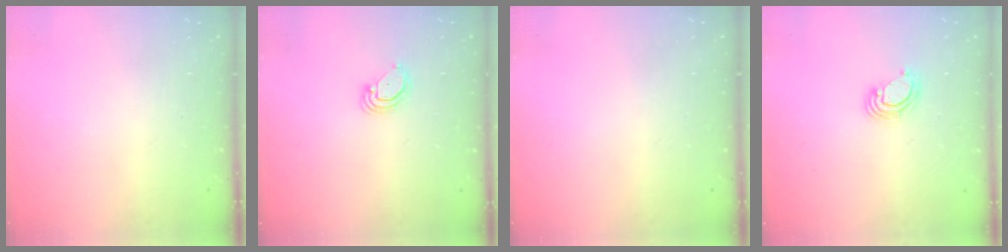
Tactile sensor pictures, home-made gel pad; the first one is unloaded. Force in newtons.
{"total": 3.1, "press": 3.1, "slide": 0.2}
{"total": 0.0}
{"total": 4.8, "press": 4.8, "slide": 0.3}